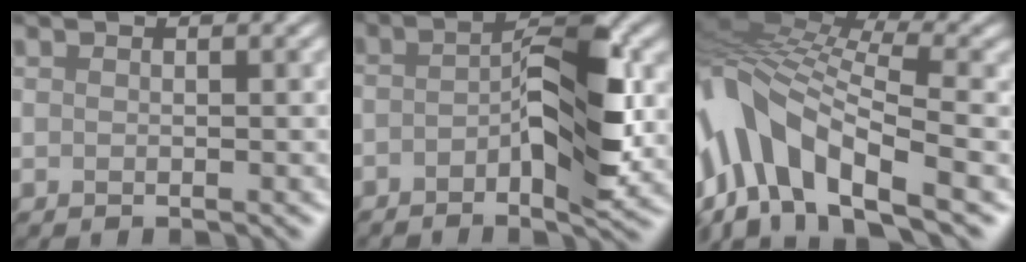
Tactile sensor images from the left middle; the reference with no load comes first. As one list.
[{"total": 5.0, "force": [-2.0, 0.3, 4.6], "torque": [-0.098, 0.009, -0.016]}, {"total": 9.5, "force": [-4.7, 4.4, 7.1], "torque": [-0.168, 0.011, -0.071]}]